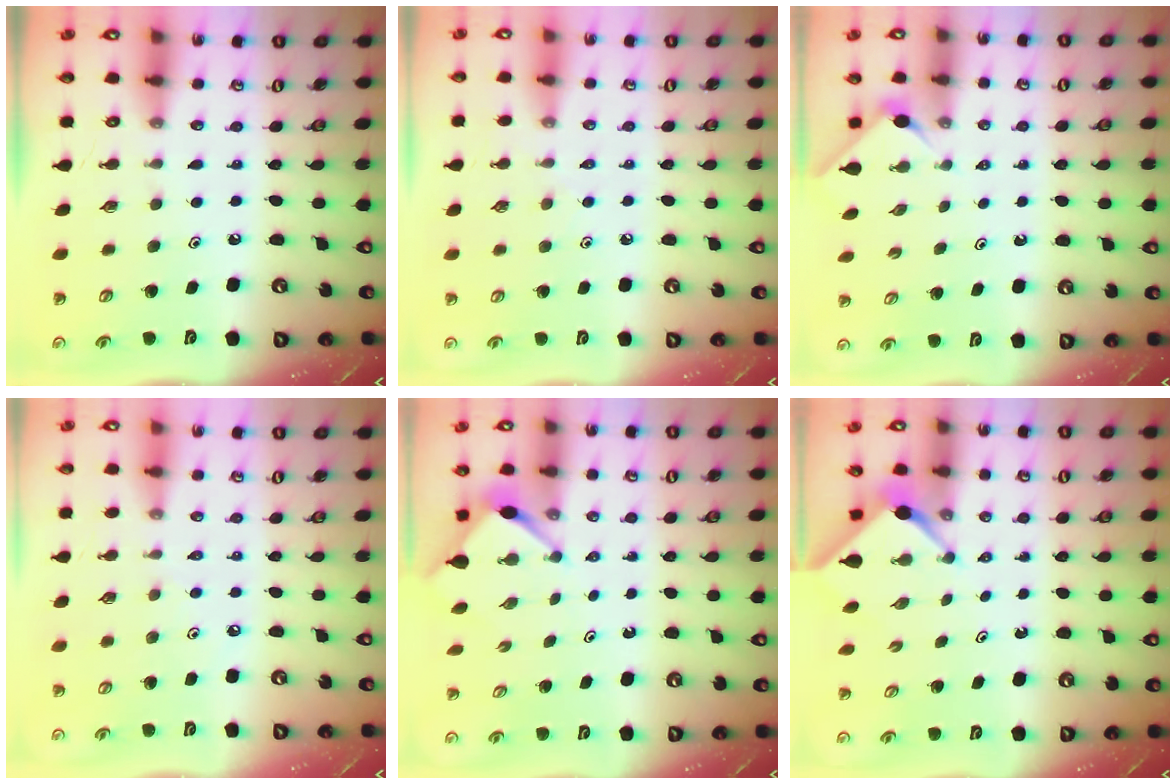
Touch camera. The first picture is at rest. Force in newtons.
{"total": 2.4, "press": 2.4, "slide": 0.5}
{"total": 1.9, "press": 1.8, "slide": 0.4}
{"total": 1.9, "press": 1.9, "slide": 0.5}
{"total": 3.3, "press": 3.3, "slide": 0.3}
{"total": 2.4, "press": 2.4, "slide": 0.3}